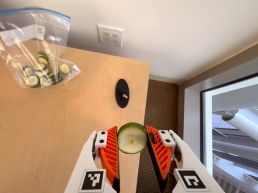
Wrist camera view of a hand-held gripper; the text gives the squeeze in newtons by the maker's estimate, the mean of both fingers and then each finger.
{"total": 9.0, "left": 9.2, "right": 8.8}